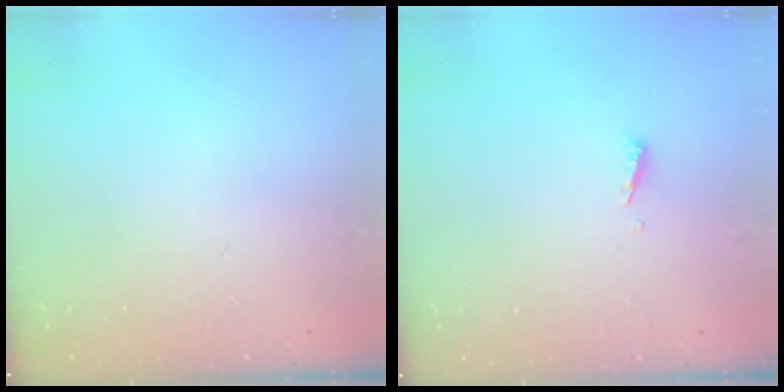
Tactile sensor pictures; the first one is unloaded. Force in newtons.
{"total": 3.1, "press": 3.1, "slide": 0.3}